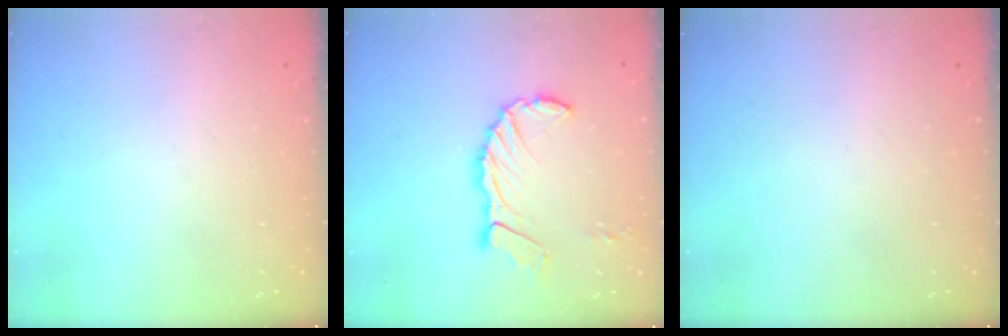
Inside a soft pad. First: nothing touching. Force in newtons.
{"total": 10.7, "press": 10.6, "slide": 1.3}
{"total": 0.0}